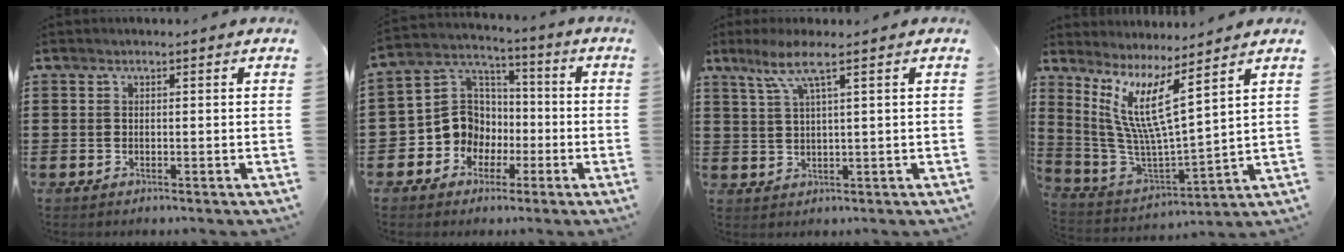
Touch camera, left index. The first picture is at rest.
{"total": 9.3, "force": [-2.3, 8.6, 2.8], "torque": [-0.105, 0.005, -0.046]}
{"total": 5.4, "force": [2.7, 0.2, 4.6], "torque": [-0.098, 0.003, 0.046]}
{"total": 10.4, "force": [5.2, 1.4, 8.8], "torque": [-0.197, -0.037, 0.087]}